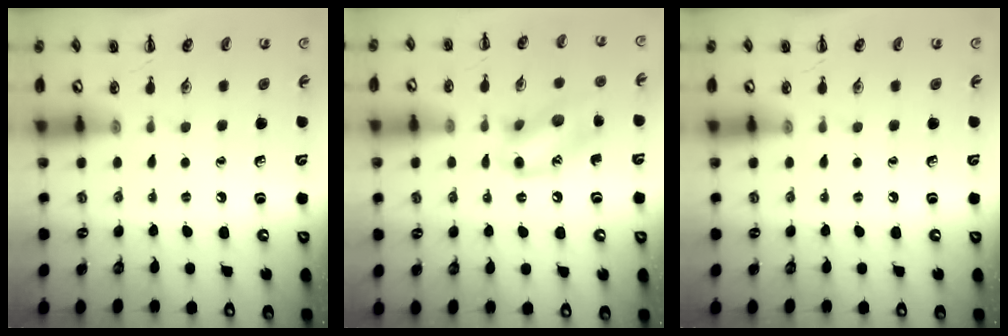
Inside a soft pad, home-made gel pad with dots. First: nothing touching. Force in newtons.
{"total": 13.2, "press": 13.1, "slide": 1.2}
{"total": 0.0}